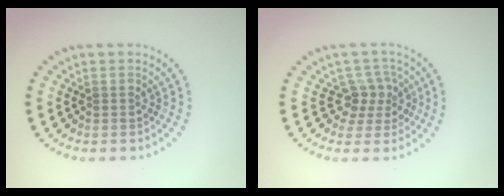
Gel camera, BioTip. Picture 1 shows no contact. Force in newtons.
{"total": 2.6, "press": 2.0, "slide": 1.7}